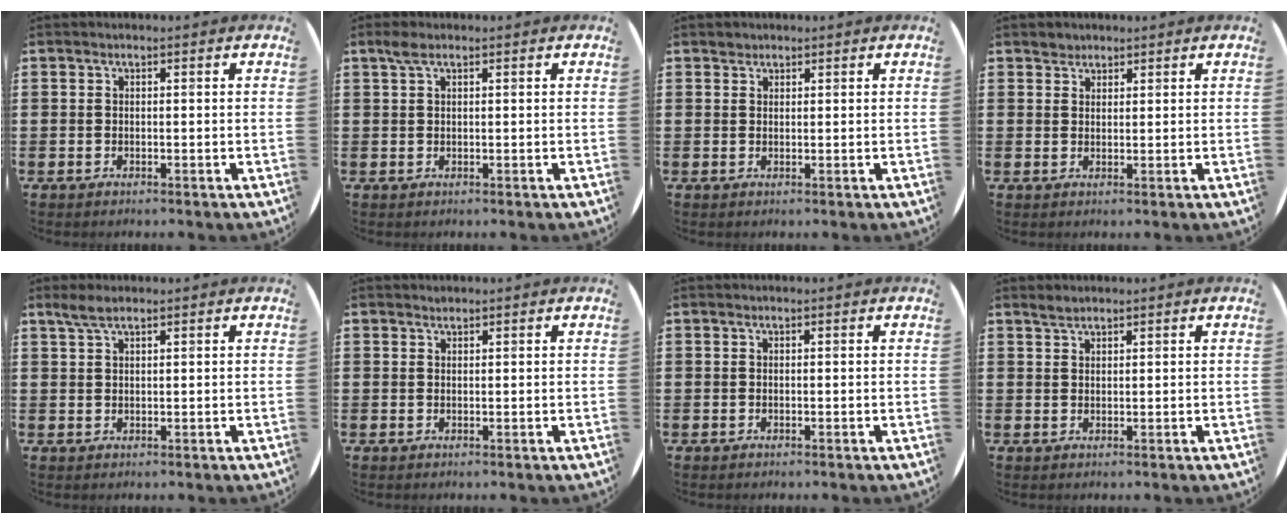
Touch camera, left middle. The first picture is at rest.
{"total": 1.5, "force": [0.9, 0.5, 1.0], "torque": [-0.021, 0.006, 0.015]}
{"total": 0.9, "force": [0.8, 0.4, -0.2], "torque": [0.003, 0.003, 0.016]}
{"total": 1.7, "force": [1.5, 0.7, -0.2], "torque": [0.003, 0.002, 0.030]}
{"total": 2.3, "force": [1.8, 0.6, 1.3], "torque": [-0.027, 0.006, 0.031]}
{"total": 0.5, "force": [0.5, 0.1, -0.1], "torque": [0.004, 0.004, 0.009]}
{"total": 0.0}
{"total": 1.3, "force": [1.3, 0.3, 0.2], "torque": [-0.006, 0.003, 0.024]}